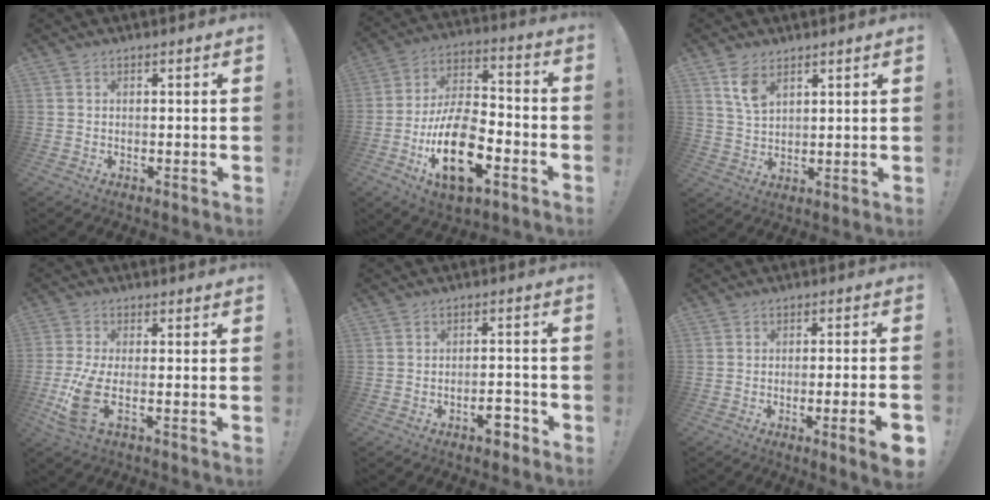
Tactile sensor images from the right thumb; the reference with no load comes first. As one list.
[{"total": 20.8, "force": [-8.3, 10.6, 15.9], "torque": [-0.291, 0.049, -0.134]}, {"total": 6.5, "force": [3.9, 3.4, 3.9], "torque": [-0.067, -0.017, 0.073]}, {"total": 9.9, "force": [-2.6, 3.2, 9.0], "torque": [-0.203, -0.012, -0.047]}, {"total": 4.8, "force": [-3.3, 2.0, 2.9], "torque": [-0.034, 0.019, -0.056]}, {"total": 7.6, "force": [-2.9, 0.2, 7.0], "torque": [-0.107, 0.007, -0.044]}]